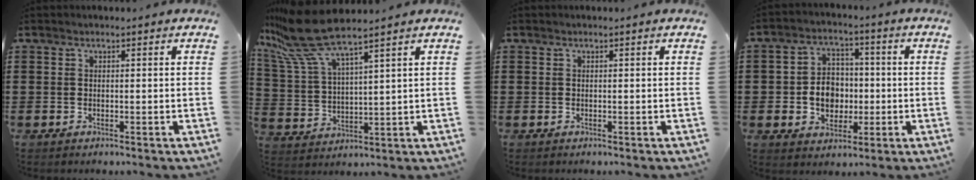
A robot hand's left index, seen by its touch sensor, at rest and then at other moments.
{"total": 10.6, "force": [8.8, 0.8, 5.9], "torque": [-0.160, -0.041, 0.152]}
{"total": 0.0}
{"total": 6.4, "force": [-0.7, 5.6, 3.1], "torque": [-0.065, 0.014, -0.014]}